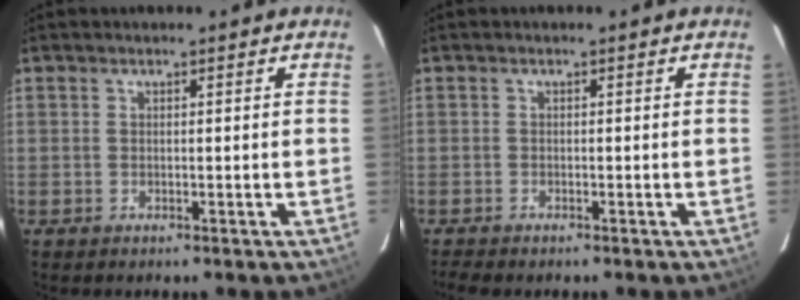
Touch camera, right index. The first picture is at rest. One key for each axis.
{"total": 2.7, "fx": -2.4, "fy": 0.6, "fz": 1.2, "tx": -0.031, "ty": -0.015, "tz": -0.044}